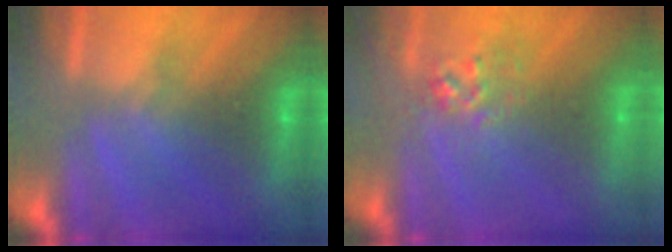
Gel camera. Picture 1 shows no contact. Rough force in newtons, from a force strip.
{"total": 2.7}